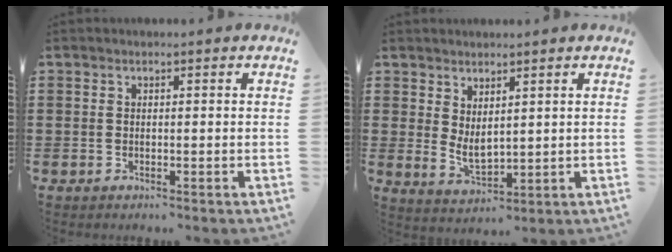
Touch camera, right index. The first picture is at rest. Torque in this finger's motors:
{"motor_torque": [1.10, 1.04, 0.12, 0.07]}